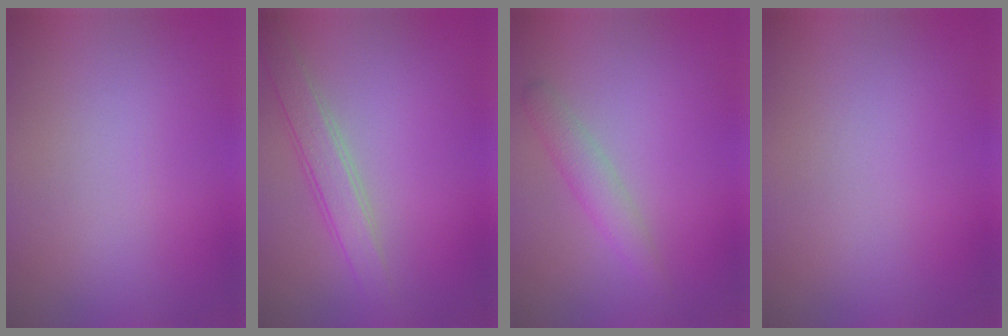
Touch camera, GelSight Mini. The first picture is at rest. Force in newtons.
{"total": 2.8, "press": 2.8, "slide": 0.1}
{"total": 2.0, "press": 2.0, "slide": 0.1}
{"total": 0.0}